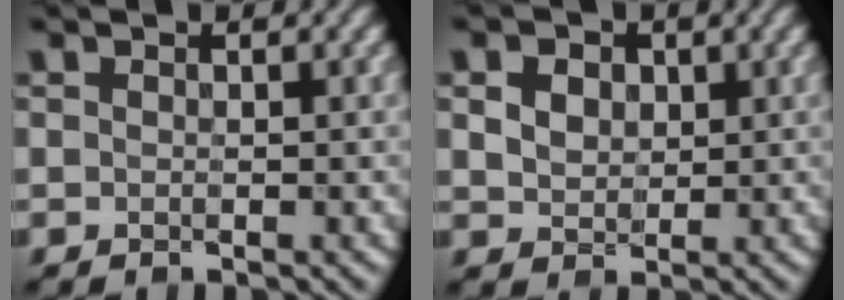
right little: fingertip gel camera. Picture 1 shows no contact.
{"total": 4.0, "force": [1.2, 3.1, 2.2], "torque": [-0.068, 0.010, 0.024]}